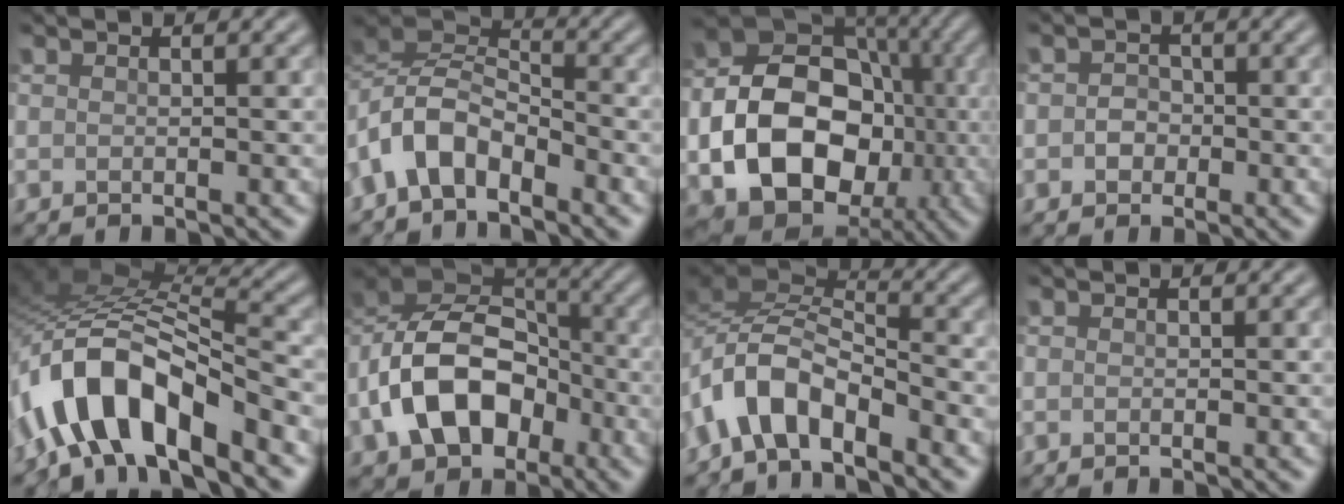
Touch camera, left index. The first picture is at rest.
{"total": 5.9, "force": [-3.3, 3.3, 3.6], "torque": [-0.065, 0.005, -0.080]}
{"total": 15.0, "force": [-3.3, 11.2, 9.4], "torque": [-0.140, -0.011, -0.061]}
{"total": 1.6, "force": [-0.4, 1.5, 0.6], "torque": [-0.006, 0.000, -0.012]}
{"total": 10.7, "force": [-6.3, 4.1, 7.6], "torque": [-0.130, 0.014, -0.121]}
{"total": 11.3, "force": [-3.8, 7.6, 7.4], "torque": [-0.144, 0.007, -0.082]}
{"total": 5.7, "force": [-3.7, 2.5, 3.5], "torque": [-0.057, 0.005, -0.083]}
{"total": 0.0}